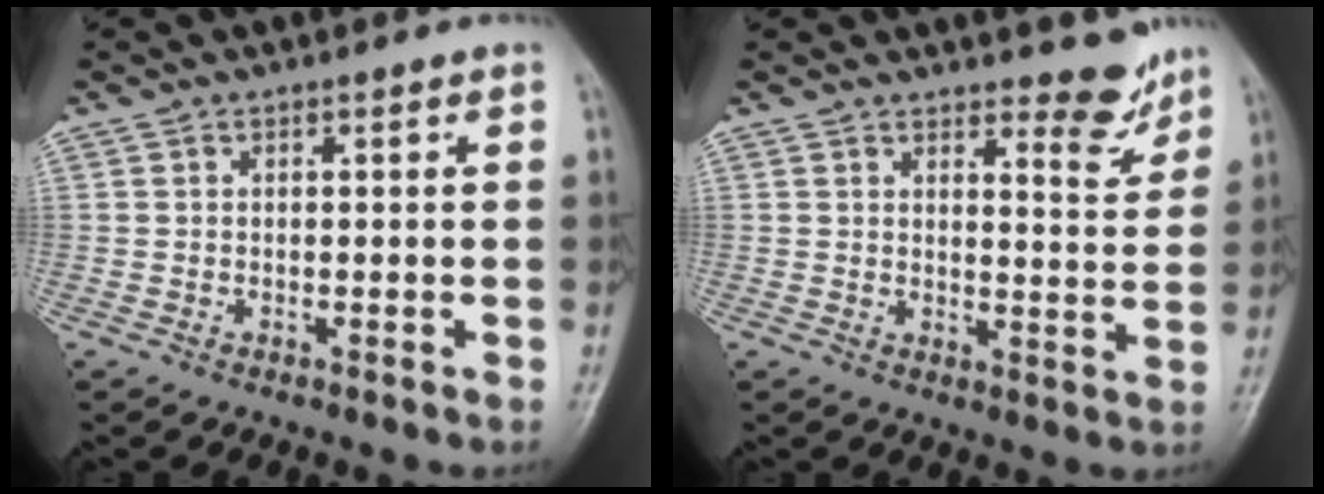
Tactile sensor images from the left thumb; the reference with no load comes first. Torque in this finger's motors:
{"motor_torque": [0.14, 0.01, -0.02, -0.15, -0.06]}